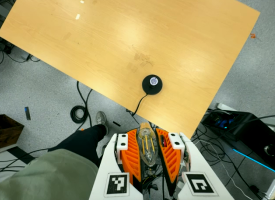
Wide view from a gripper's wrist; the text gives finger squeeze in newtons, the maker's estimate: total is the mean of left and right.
{"total": 19.6, "left": 20.9, "right": 18.2}